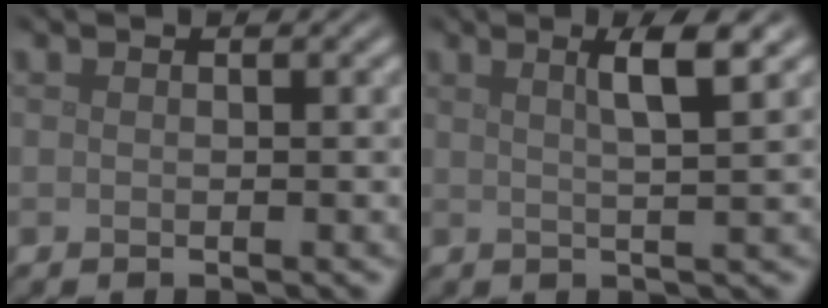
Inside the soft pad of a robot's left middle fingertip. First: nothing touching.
{"total": 3.7, "force": [1.6, 0.6, 3.2], "torque": [-0.040, 0.009, 0.023]}